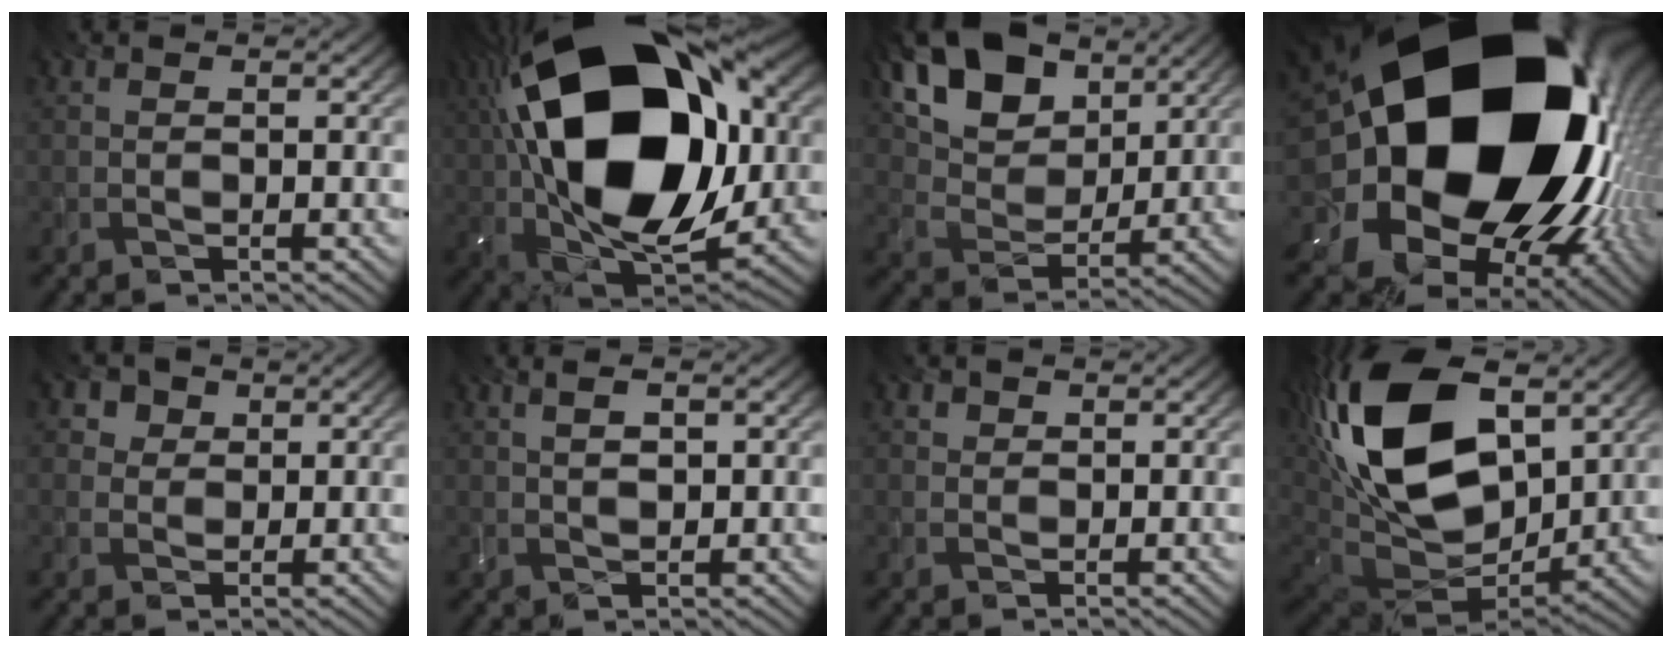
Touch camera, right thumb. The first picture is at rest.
{"total": 23.6, "force": [3.8, 14.3, 18.4], "torque": [-0.388, 0.012, 0.066]}
{"total": 13.8, "force": [7.6, 8.3, 8.0], "torque": [-0.184, 0.020, 0.133]}
{"total": 24.7, "force": [2.1, 18.2, 16.6], "torque": [-0.308, -0.081, 0.023]}
{"total": 3.7, "force": [2.1, 2.8, 1.4], "torque": [-0.042, -0.010, 0.043]}
{"total": 2.4, "force": [0.8, 0.8, 2.1], "torque": [-0.045, 0.001, 0.018]}
{"total": 0.8, "force": [0.5, 0.6, 0.2], "torque": [-0.004, -0.001, 0.009]}
{"total": 21.3, "force": [5.8, 12.6, 16.2], "torque": [-0.365, 0.028, 0.098]}